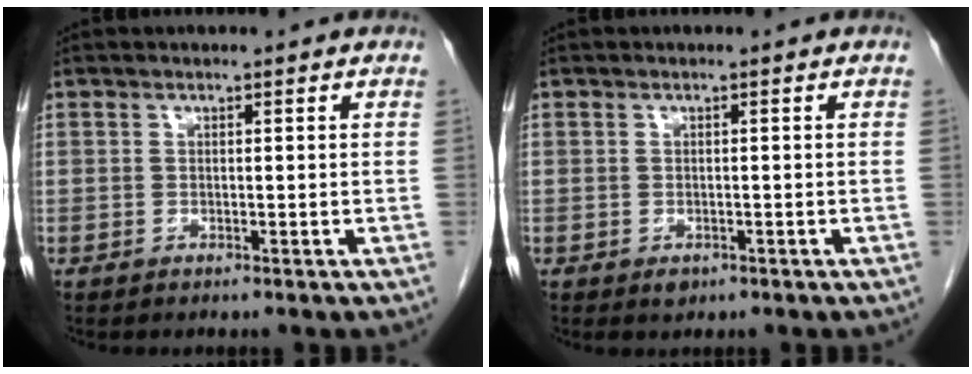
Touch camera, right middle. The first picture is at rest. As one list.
[{"total": 1.1, "force": [-0.6, 0.7, 0.5], "torque": [-0.007, 0.001, -0.003]}]